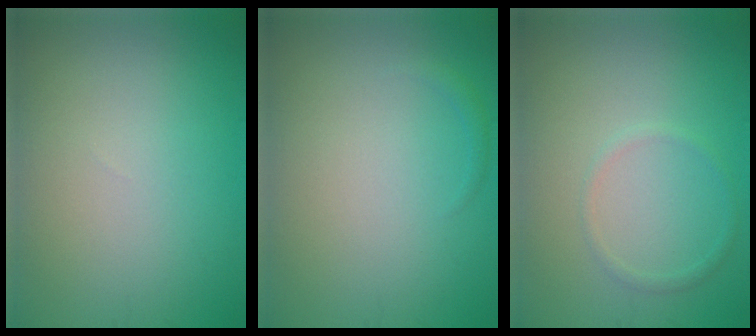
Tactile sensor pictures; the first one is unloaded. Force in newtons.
{"total": 0.6, "press": 0.6, "slide": 0.1}
{"total": 1.0, "press": 1.0, "slide": 0.1}